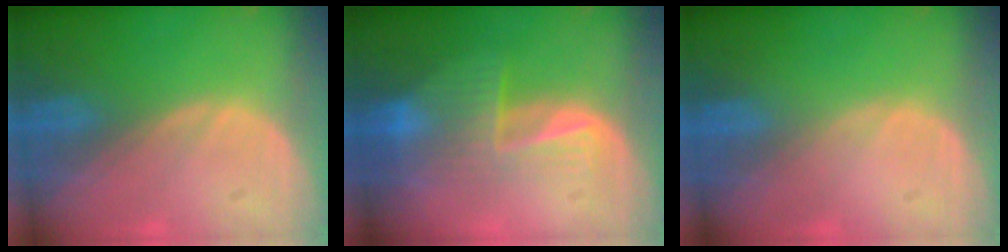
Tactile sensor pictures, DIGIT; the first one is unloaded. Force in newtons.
{"total": 6.8, "press": 6.4, "slide": 2.2}
{"total": 0.0}